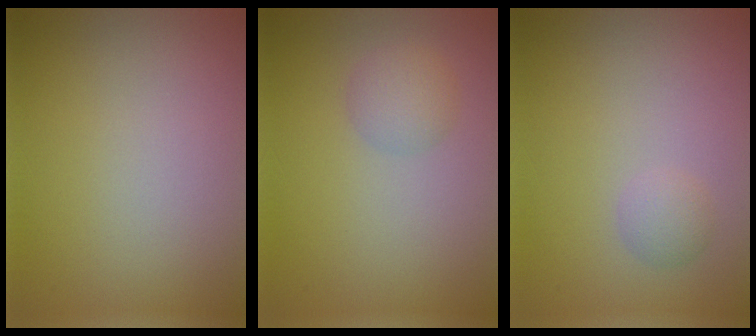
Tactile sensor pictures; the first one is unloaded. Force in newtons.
{"total": 1.6, "press": 1.6, "slide": 0.2}
{"total": 1.2, "press": 1.1, "slide": 0.1}